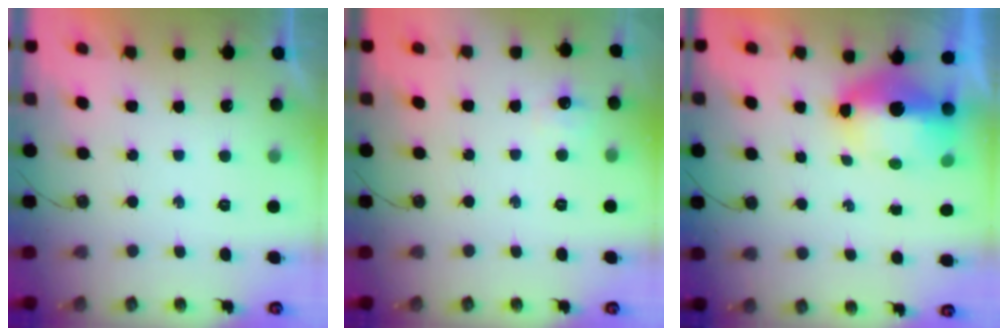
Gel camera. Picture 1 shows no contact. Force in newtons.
{"total": 13.7, "press": 6.1, "slide": 12.2}
{"total": 12.8, "press": 9.6, "slide": 8.5}